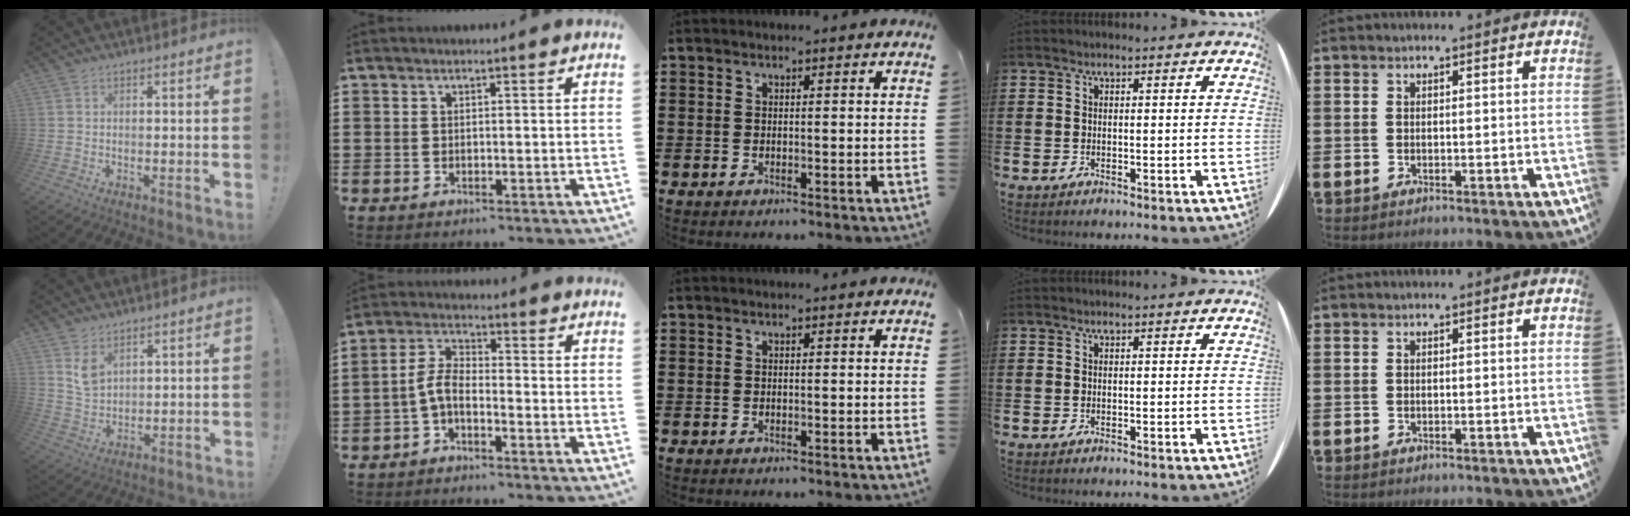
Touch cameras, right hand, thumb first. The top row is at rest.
{"thumb": {"total": 5.4, "force": [3.5, 3.1, 2.7], "torque": [-0.039, -0.020, 0.066]}, "index": {"total": 4.4, "force": [-2.1, 1.8, 3.4], "torque": [-0.083, 0.004, -0.046]}}